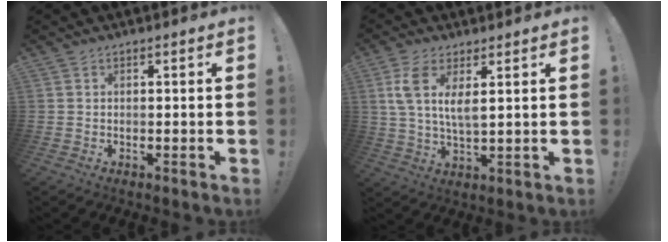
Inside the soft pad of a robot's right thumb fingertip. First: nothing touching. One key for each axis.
{"total": 8.4, "fx": 3.9, "fy": 2.8, "fz": 6.9, "tx": -0.135, "ty": -0.020, "tz": 0.070}